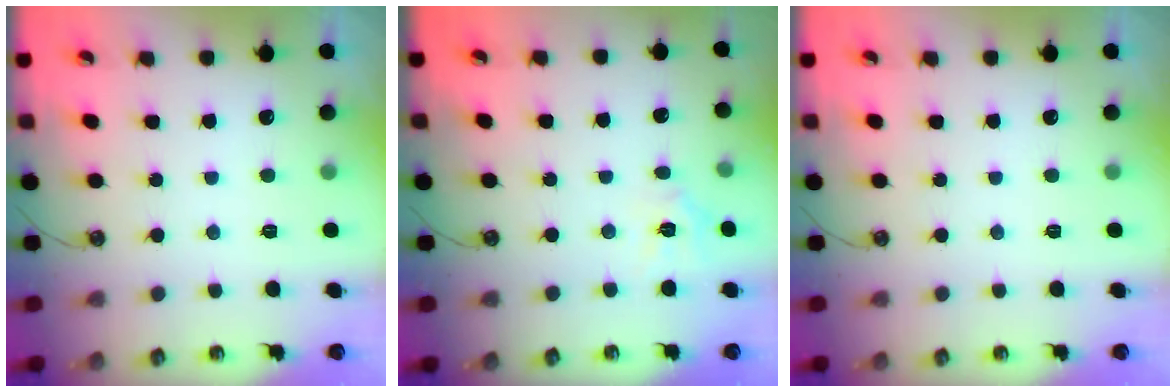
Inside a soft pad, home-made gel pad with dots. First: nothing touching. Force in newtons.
{"total": 4.7, "press": 4.7, "slide": 0.4}
{"total": 0.0}